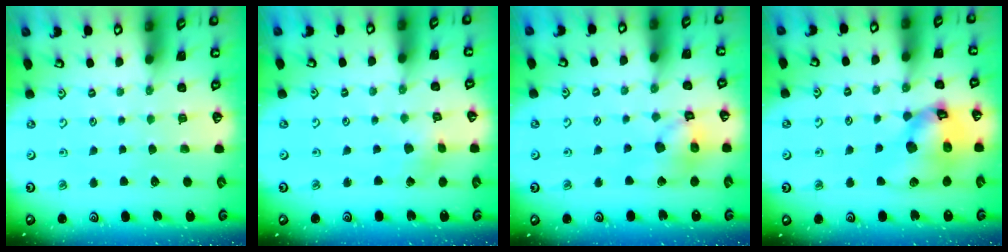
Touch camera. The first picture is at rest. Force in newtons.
{"total": 2.0, "press": 2.0, "slide": 0.3}
{"total": 13.5, "press": 13.3, "slide": 1.9}
{"total": 16.7, "press": 16.5, "slide": 2.3}